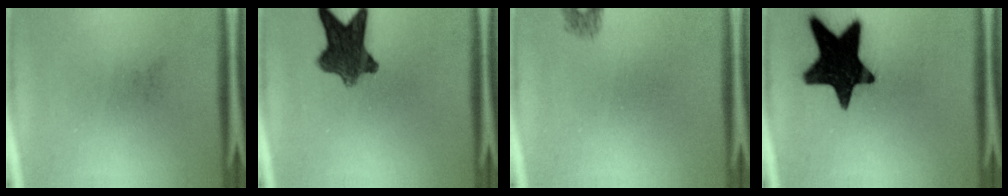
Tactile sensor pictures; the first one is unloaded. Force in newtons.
{"total": 9.6}
{"total": 1.0}
{"total": 18.2}